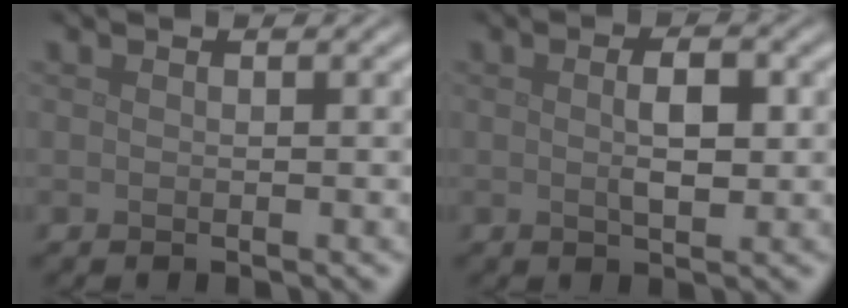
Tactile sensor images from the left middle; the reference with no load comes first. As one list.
[{"total": 2.7, "force": [0.3, 1.1, 2.4], "torque": [-0.045, 0.000, 0.004]}]